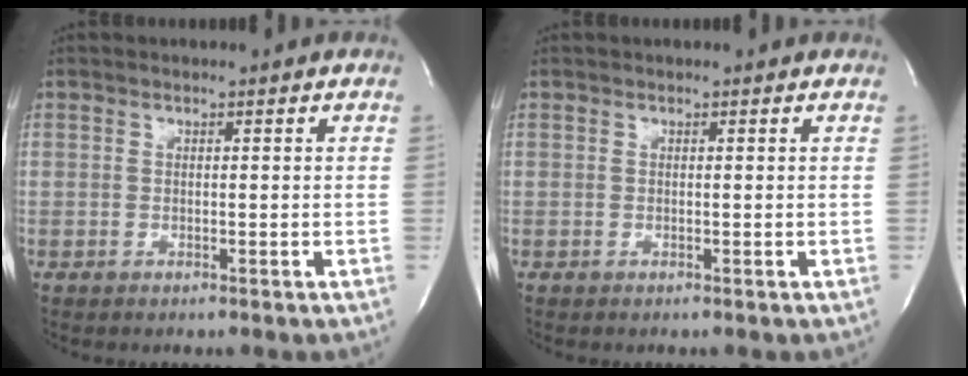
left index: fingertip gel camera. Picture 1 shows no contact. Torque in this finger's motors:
{"motor_torque": [0.15, -0.07, -0.03, -0.02]}